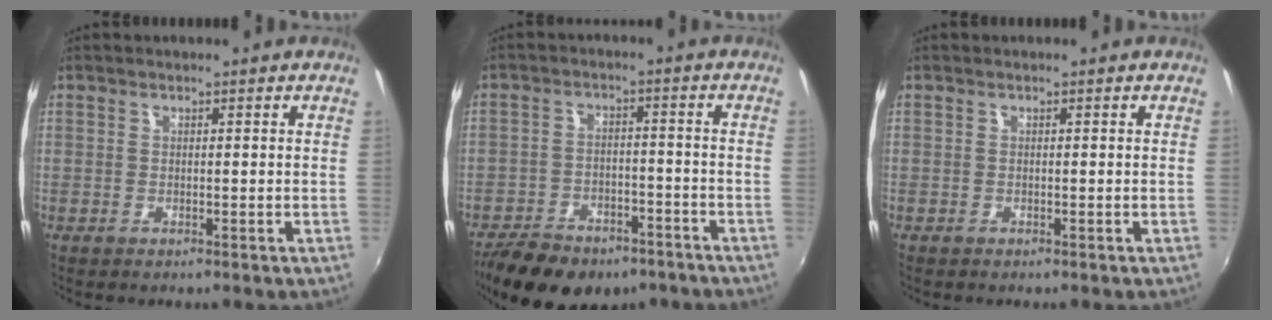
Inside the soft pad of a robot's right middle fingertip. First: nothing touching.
{"total": 17.2, "force": [-12.6, 7.6, 8.8], "torque": [-0.191, -0.021, -0.186]}
{"total": 0.0}